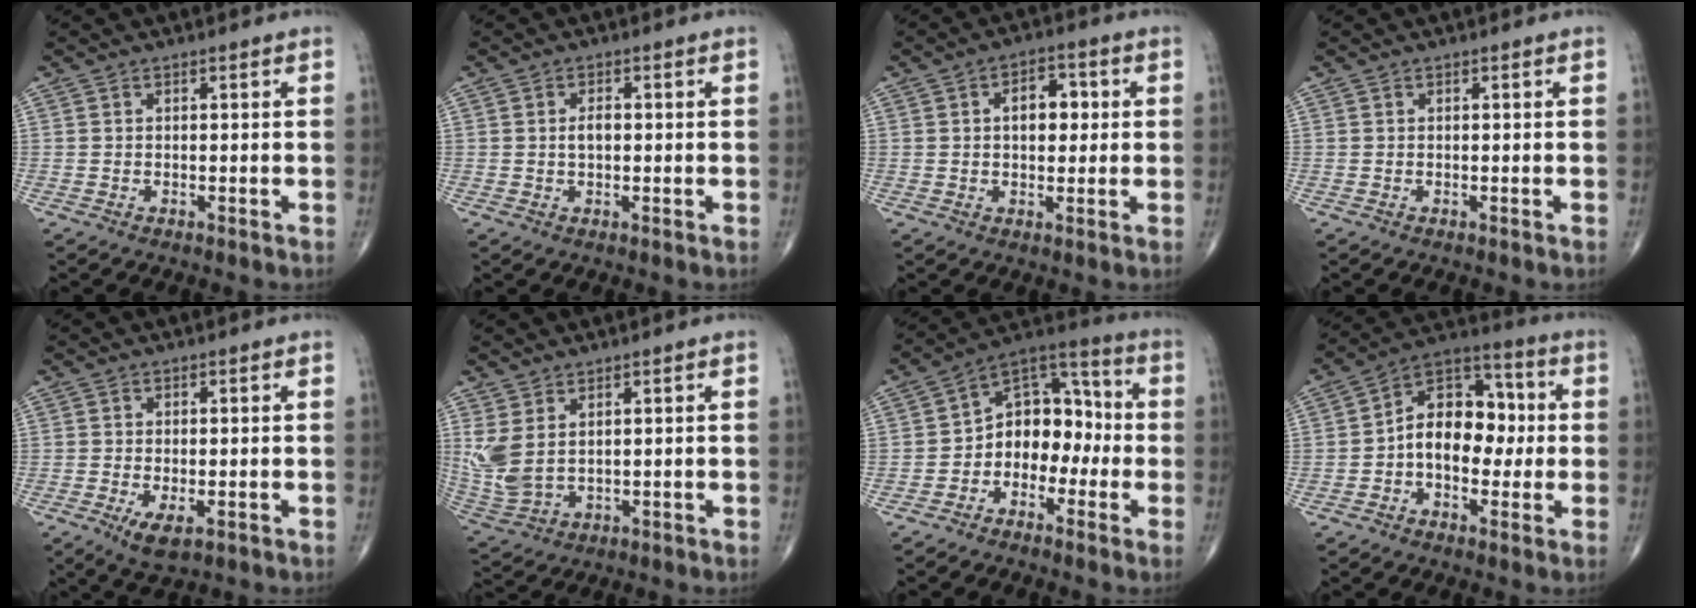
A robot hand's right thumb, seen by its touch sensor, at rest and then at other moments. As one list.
[{"total": 2.2, "force": [0.0, 1.2, 1.8], "torque": [-0.026, 0.002, -0.002]}, {"total": 6.6, "force": [1.1, 4.1, 5.0], "torque": [-0.052, 0.010, 0.011]}, {"total": 0.0}, {"total": 4.2, "force": [-1.6, 1.7, 3.5], "torque": [-0.061, -0.010, -0.023]}, {"total": 7.4, "force": [2.4, 4.0, 5.8], "torque": [-0.140, -0.011, 0.063]}, {"total": 11.6, "force": [-2.4, 8.4, 7.6], "torque": [-0.077, 0.053, -0.058]}, {"total": 13.5, "force": [-0.6, 9.1, 9.9], "torque": [-0.119, 0.042, -0.019]}]